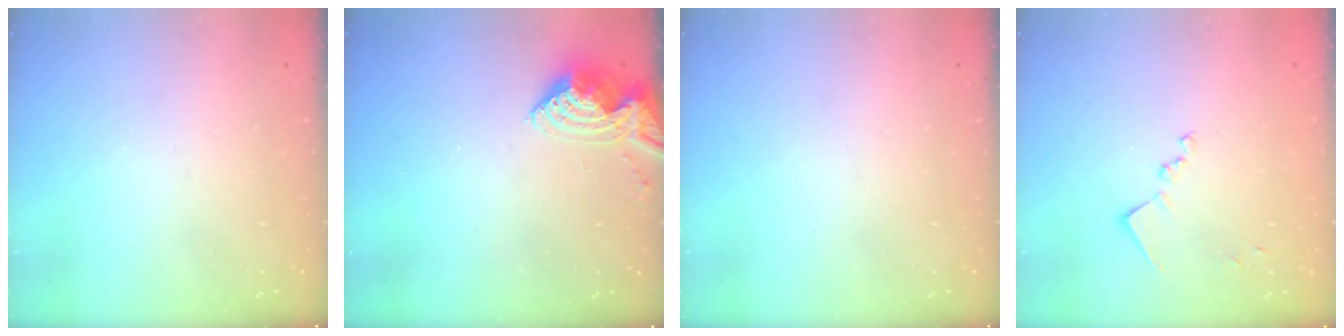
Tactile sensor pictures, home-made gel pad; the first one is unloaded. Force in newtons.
{"total": 9.4, "press": 9.4, "slide": 0.4}
{"total": 0.0}
{"total": 9.9, "press": 9.8, "slide": 0.7}